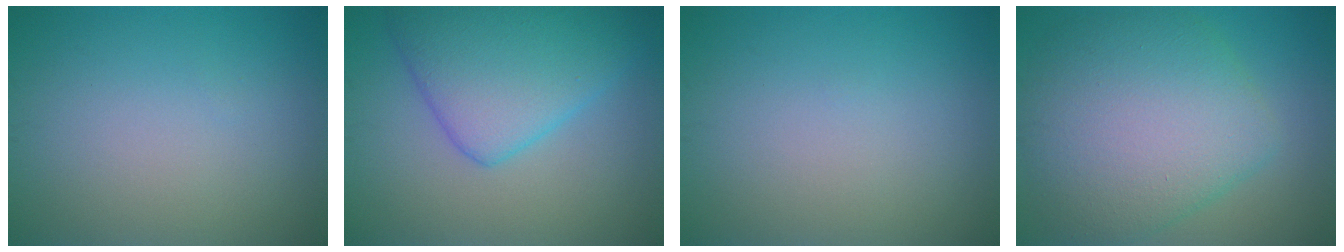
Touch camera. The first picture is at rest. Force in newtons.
{"total": 7.2, "press": 7.2, "slide": 0.2}
{"total": 0.0}
{"total": 9.3, "press": 9.2, "slide": 0.2}